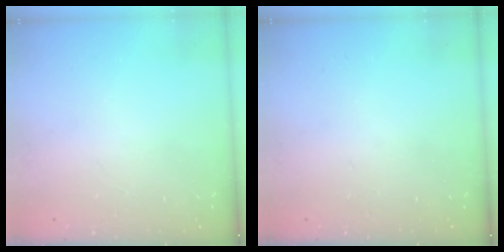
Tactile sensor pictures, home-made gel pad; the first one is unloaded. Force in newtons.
{"total": 0.0}